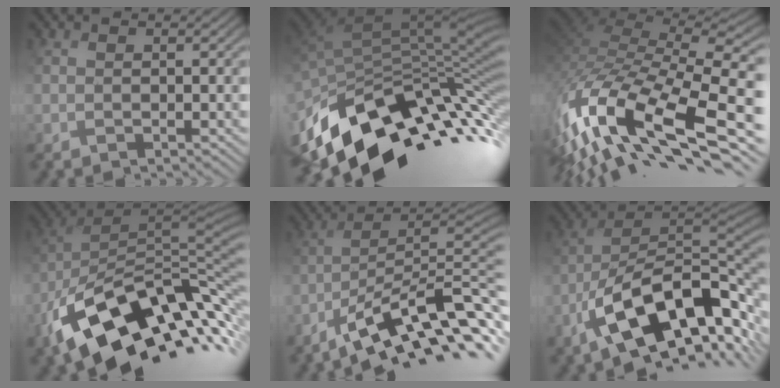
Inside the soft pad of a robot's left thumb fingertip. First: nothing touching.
{"total": 14.6, "force": [-6.8, 7.6, 10.4], "torque": [-0.220, -0.019, -0.112]}
{"total": 15.4, "force": [-6.0, 5.9, 12.9], "torque": [-0.310, 0.007, -0.107]}
{"total": 14.8, "force": [-7.6, 7.4, 10.3], "torque": [-0.203, -0.010, -0.126]}
{"total": 12.8, "force": [-8.1, 3.4, 9.4], "torque": [-0.164, -0.003, -0.134]}
{"total": 15.0, "force": [-6.4, 7.2, 11.5], "torque": [-0.193, -0.005, -0.110]}